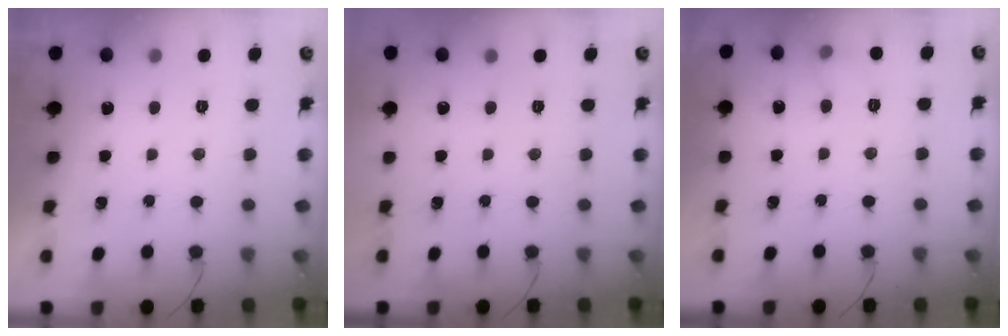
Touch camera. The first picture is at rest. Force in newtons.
{"total": 0.0}
{"total": 6.6, "press": 6.2, "slide": 2.1}